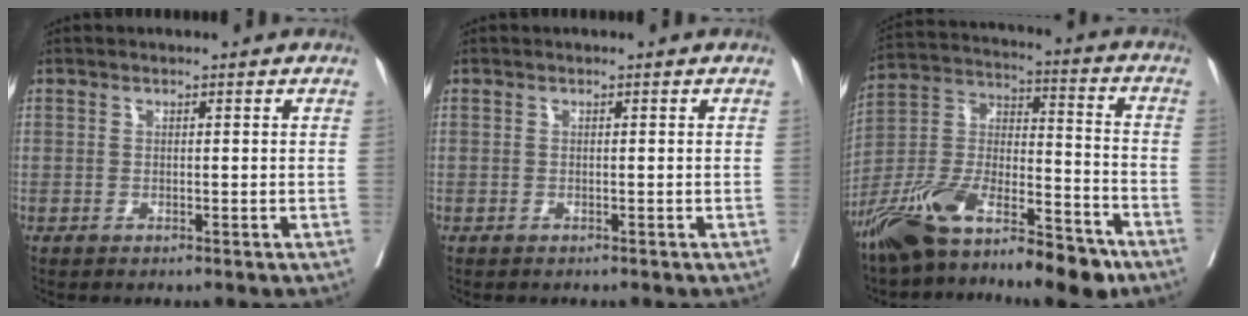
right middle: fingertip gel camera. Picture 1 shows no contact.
{"total": 0.0}
{"total": 19.2, "force": [-14.1, 5.5, 11.9], "torque": [-0.230, 0.010, -0.251]}